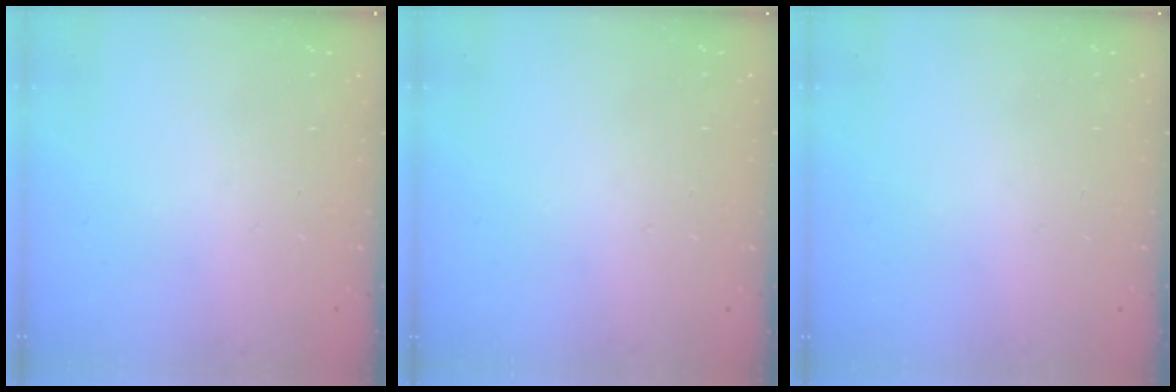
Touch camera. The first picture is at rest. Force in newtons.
{"total": 0.0}
{"total": 0.0}